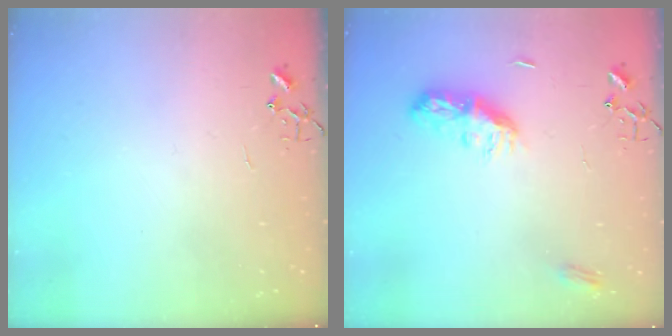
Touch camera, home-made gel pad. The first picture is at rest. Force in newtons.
{"total": 9.0, "press": 9.0, "slide": 0.1}